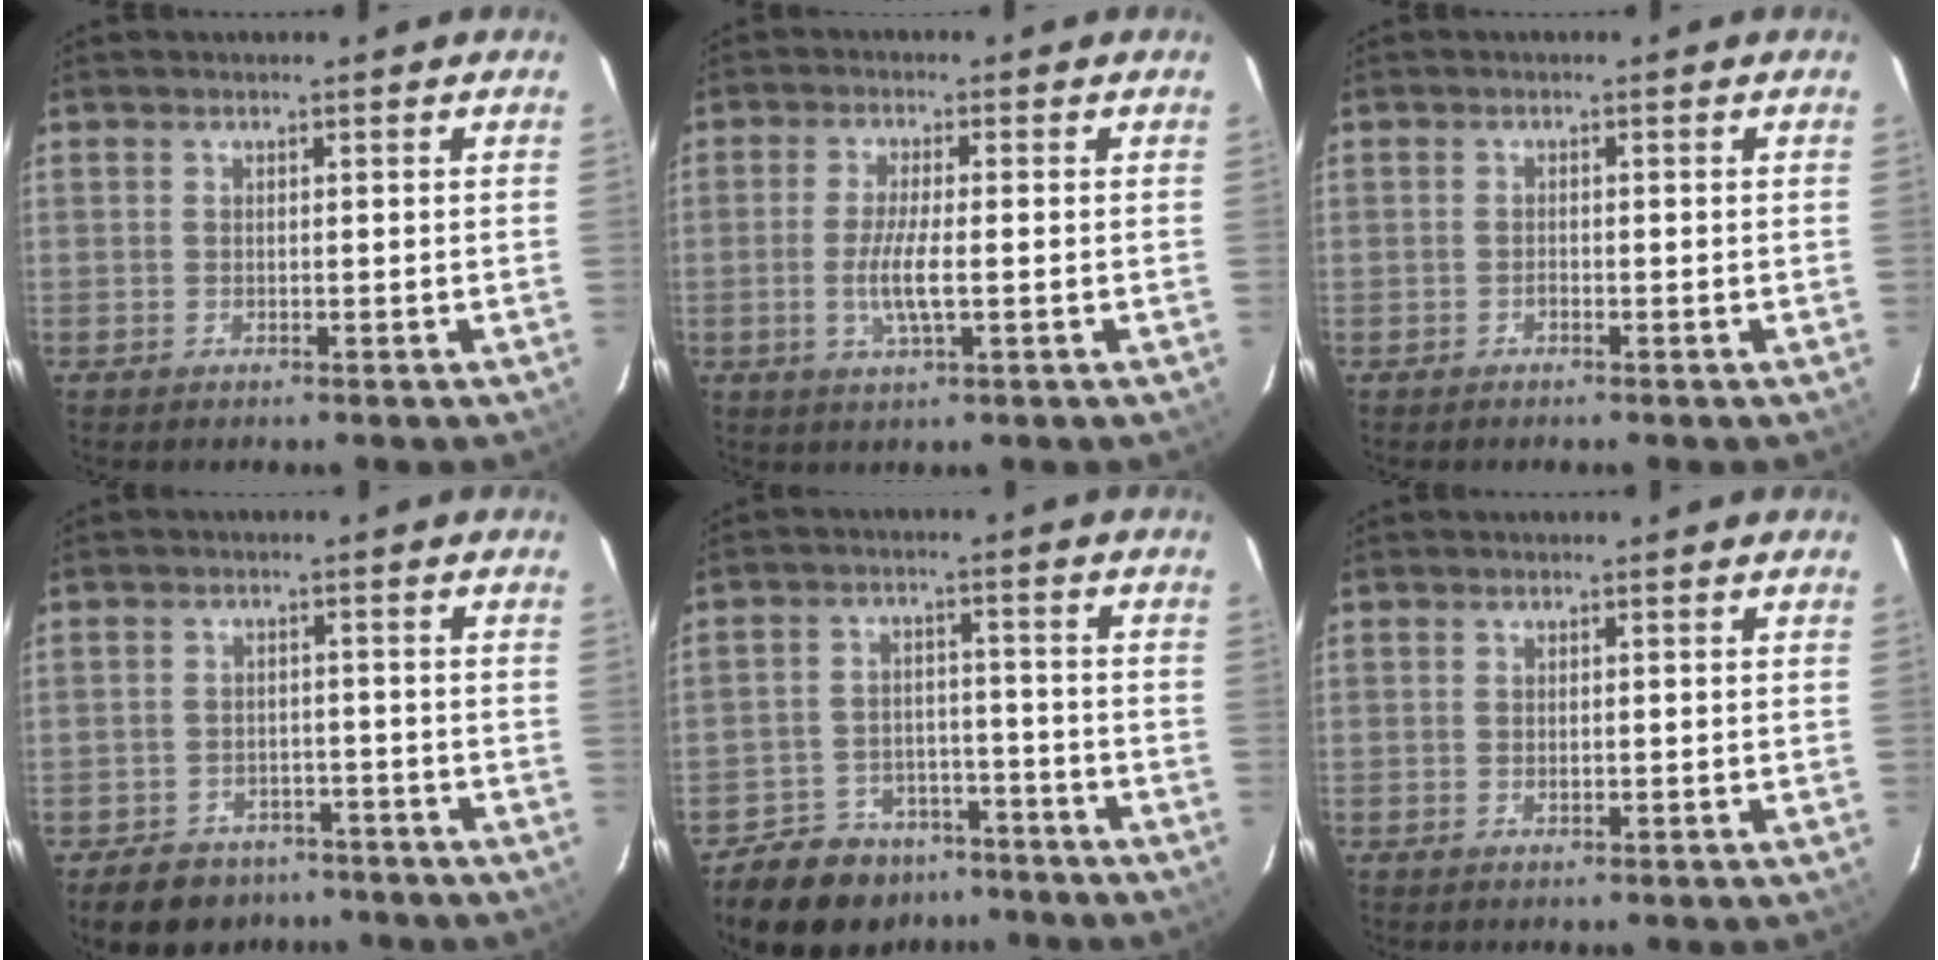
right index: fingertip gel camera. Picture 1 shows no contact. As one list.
[{"total": 5.8, "force": [-1.2, 0.9, 5.6], "torque": [-0.109, -0.011, -0.022]}, {"total": 0.7, "force": [-0.6, 0.4, 0.1], "torque": [-0.002, 0.000, -0.010]}, {"total": 9.8, "force": [-7.2, 6.1, 2.6], "torque": [-0.070, 0.020, -0.091]}, {"total": 13.7, "force": [-10.4, 7.9, 4.0], "torque": [-0.106, 0.022, -0.142]}, {"total": 0.8, "force": [-0.1, 0.6, 0.5], "torque": [-0.008, -0.001, 0.001]}]